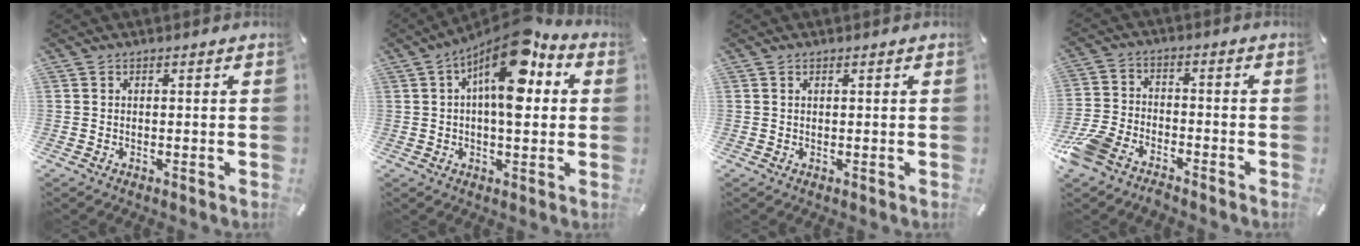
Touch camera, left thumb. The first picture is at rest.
{"total": 14.3, "force": [5.0, 5.8, 12.0], "torque": [-0.192, -0.030, 0.081]}
{"total": 0.6, "force": [0.2, 0.1, 0.6], "torque": [-0.010, -0.001, 0.004]}
{"total": 8.6, "force": [-6.9, 3.8, 3.4], "torque": [-0.084, 0.027, -0.138]}